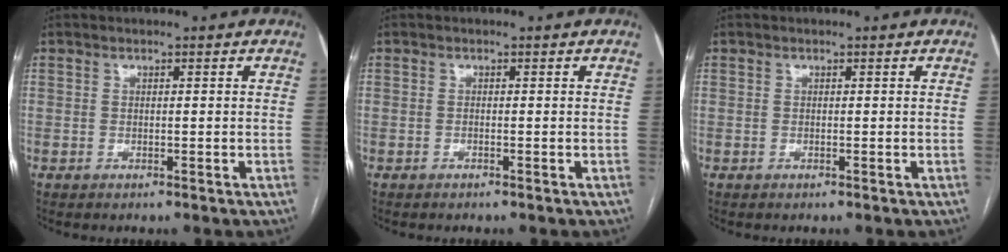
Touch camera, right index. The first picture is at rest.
{"total": 0.0}
{"total": 0.0}